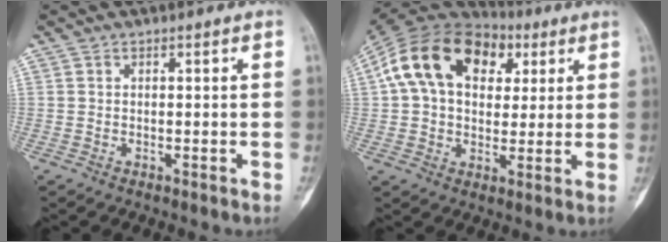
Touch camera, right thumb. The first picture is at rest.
{"total": 19.8, "force": [6.0, 13.5, 13.2], "torque": [-0.221, 0.025, 0.094]}